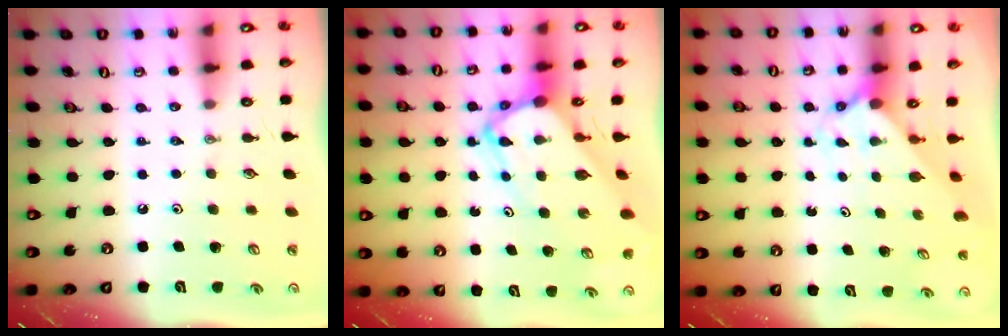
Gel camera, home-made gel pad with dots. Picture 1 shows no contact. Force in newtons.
{"total": 9.2, "press": 9.1, "slide": 0.9}
{"total": 1.2, "press": 1.2, "slide": 0.1}